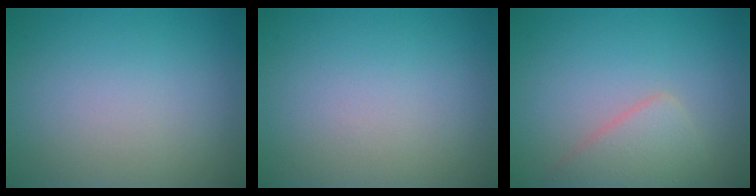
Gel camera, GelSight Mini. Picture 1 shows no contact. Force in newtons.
{"total": 0.0}
{"total": 2.9, "press": 2.9, "slide": 0.2}